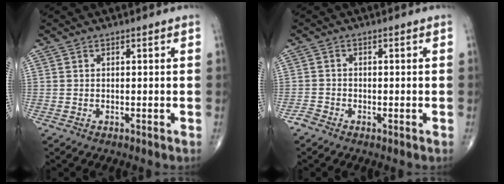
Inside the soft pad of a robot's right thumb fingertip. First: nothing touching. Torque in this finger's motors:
{"motor_torque": [2.09, 1.57, 0.18, -0.53, 0.01]}